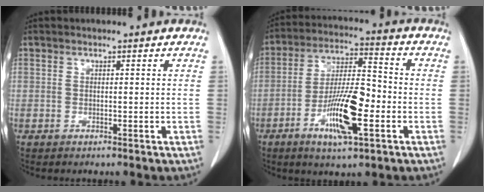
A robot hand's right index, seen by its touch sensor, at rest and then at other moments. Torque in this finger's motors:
{"motor_torque": [1.36, -0.50, 0.24, 0.17]}